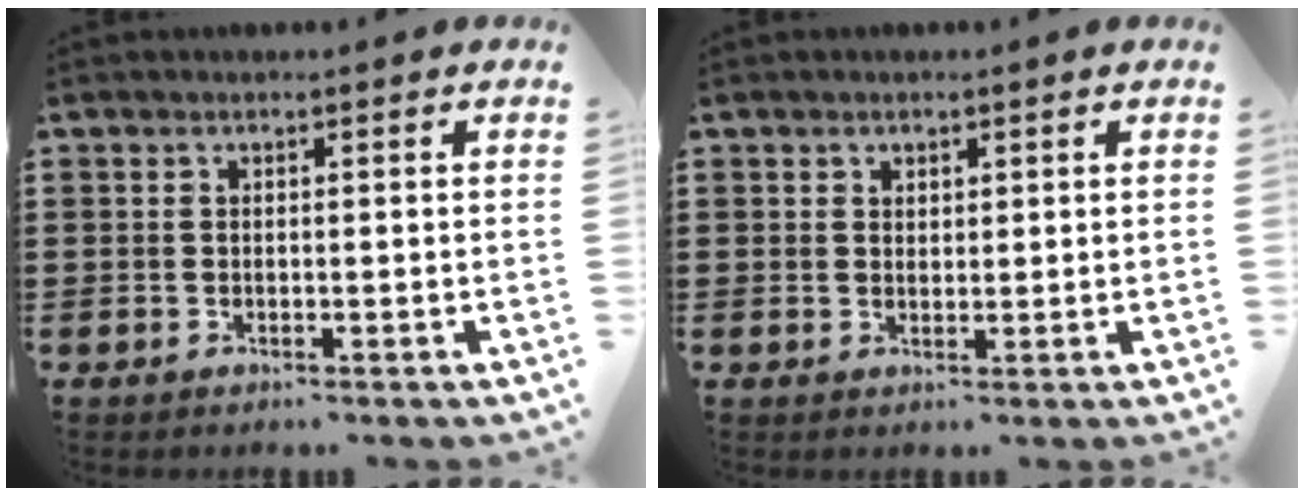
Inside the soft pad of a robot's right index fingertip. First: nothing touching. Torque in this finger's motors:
{"motor_torque": [-0.47, 0.20, -0.05, -0.01]}